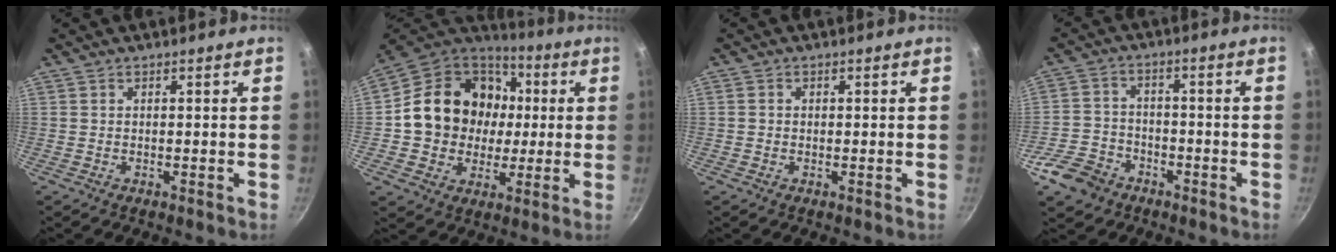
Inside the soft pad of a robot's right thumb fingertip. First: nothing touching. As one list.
[{"total": 20.4, "force": [1.7, 17.6, 10.2], "torque": [-0.157, 0.032, 0.031]}, {"total": 0.7, "force": [-0.1, 0.6, 0.2], "torque": [-0.003, 0.003, -0.002]}, {"total": 8.7, "force": [-4.9, 6.3, 3.3], "torque": [-0.056, 0.038, -0.093]}]